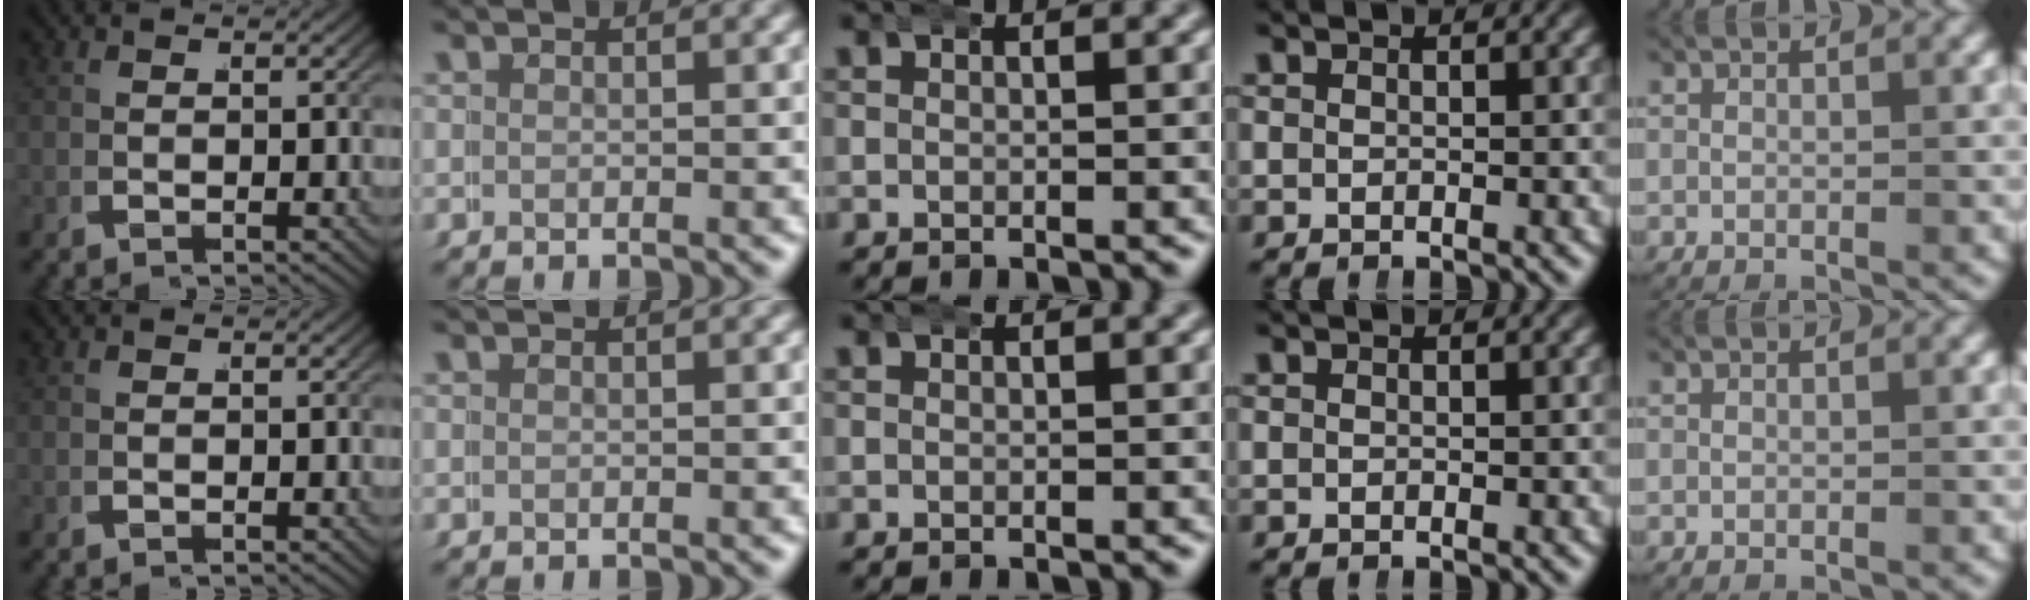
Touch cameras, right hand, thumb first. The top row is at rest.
{"middle": {"total": 2.1, "force": [-0.5, -0.8, -1.9], "torque": [0.028, -0.002, -0.007]}, "ring": {"total": 0.8, "force": [0.2, -0.5, -0.6], "torque": [0.014, 0.007, -0.001]}}